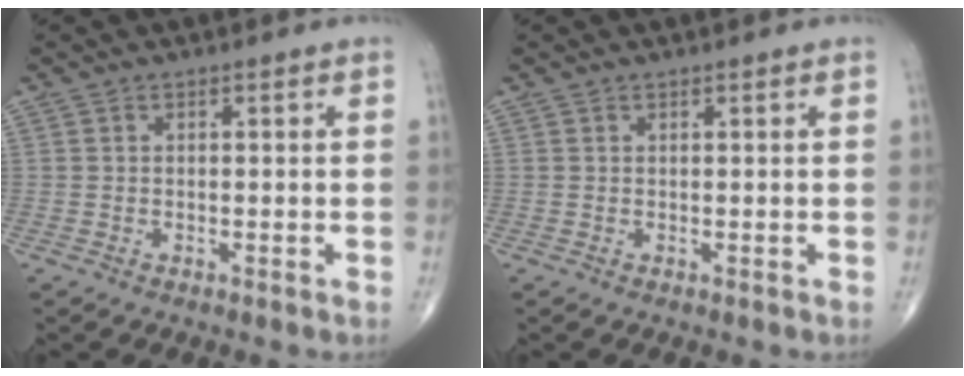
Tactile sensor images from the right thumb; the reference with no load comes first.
{"total": 0.0}